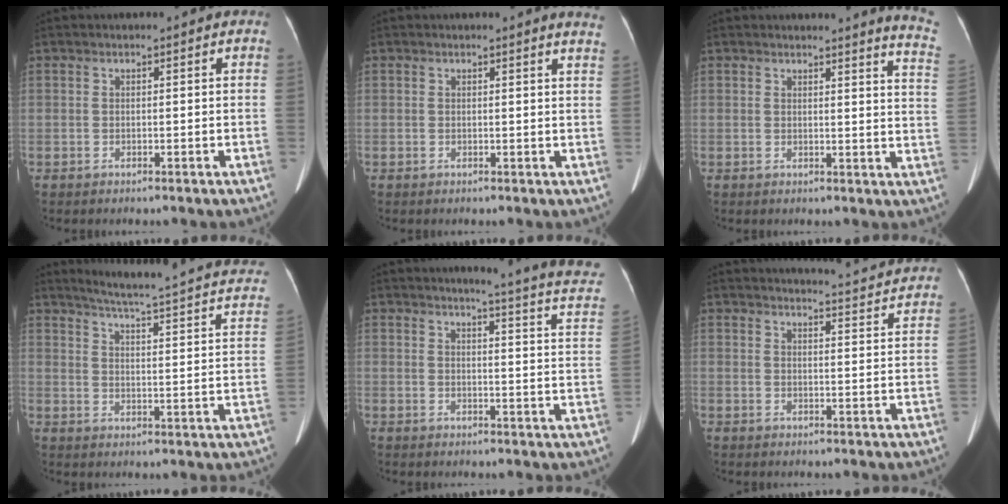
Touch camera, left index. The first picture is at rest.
{"total": 3.3, "force": [3.1, -0.3, 1.1], "torque": [-0.015, -0.015, 0.012]}
{"total": 8.3, "force": [8.0, -0.9, 1.9], "torque": [-0.014, -0.084, 0.059]}
{"total": 21.8, "force": [18.2, 2.2, 11.8], "torque": [-0.161, -0.033, 0.207]}
{"total": 14.3, "force": [12.3, -0.1, 7.2], "torque": [-0.086, -0.066, 0.112]}
{"total": 12.1, "force": [11.9, -0.4, 1.9], "torque": [-0.026, -0.040, 0.127]}